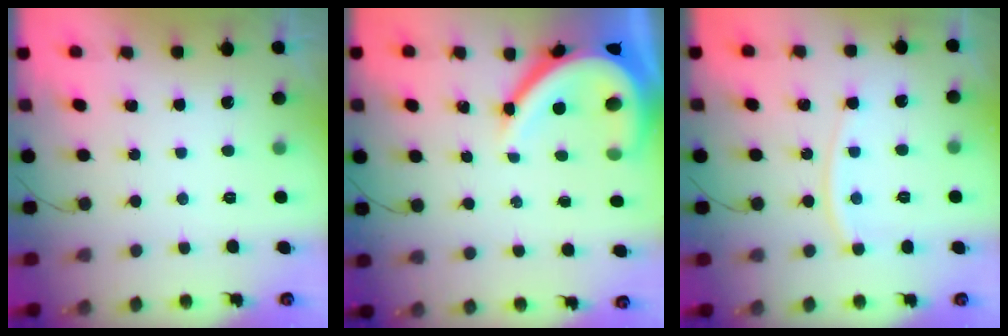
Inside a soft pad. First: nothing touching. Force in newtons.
{"total": 13.8, "press": 13.7, "slide": 1.5}
{"total": 8.2, "press": 8.1, "slide": 1.1}